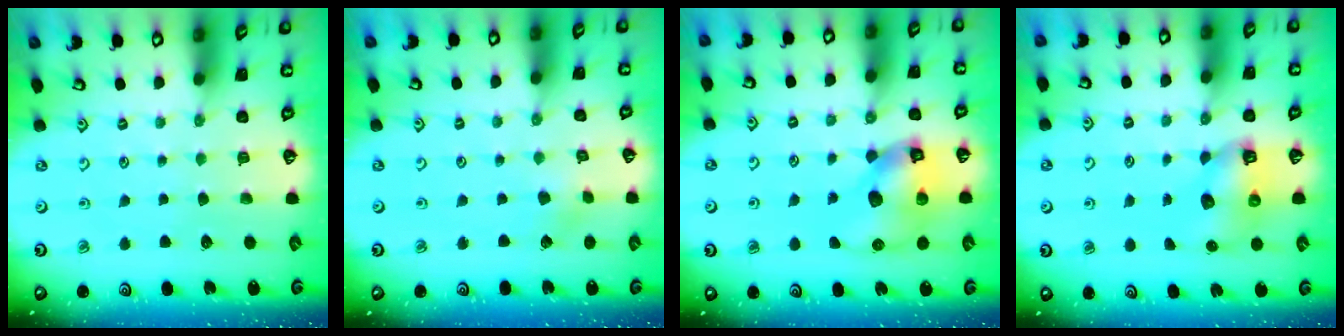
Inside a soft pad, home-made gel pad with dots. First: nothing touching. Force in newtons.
{"total": 2.2, "press": 2.2, "slide": 0.1}
{"total": 13.6, "press": 13.4, "slide": 1.9}
{"total": 6.8, "press": 6.8, "slide": 0.9}